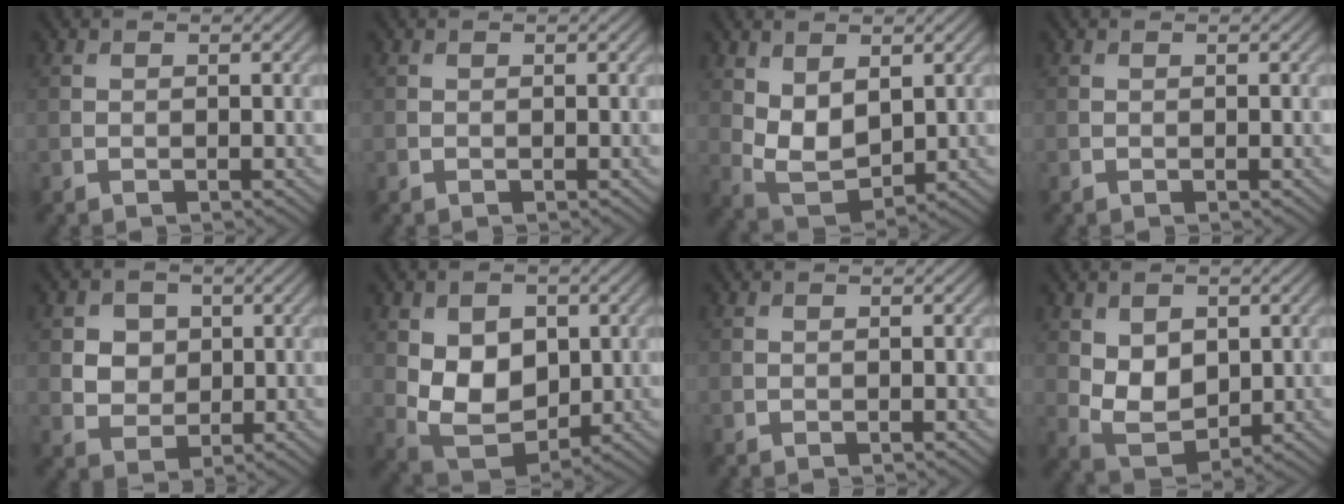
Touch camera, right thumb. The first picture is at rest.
{"total": 0.0}
{"total": 6.1, "force": [1.5, 3.6, 4.7], "torque": [-0.113, -0.008, 0.038]}
{"total": 0.0}
{"total": 4.5, "force": [1.4, 3.9, 1.8], "torque": [-0.064, -0.009, 0.028]}
{"total": 8.9, "force": [1.0, 6.3, 6.2], "torque": [-0.129, -0.011, 0.017]}
{"total": 0.0}
{"total": 6.2, "force": [1.2, 4.2, 4.3], "torque": [-0.094, -0.010, 0.031]}